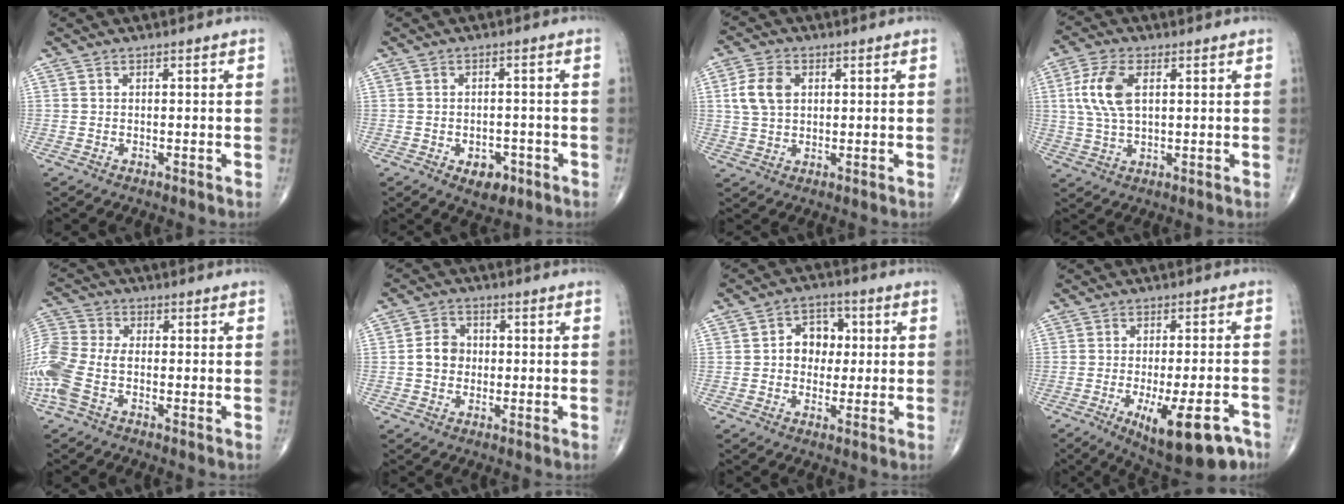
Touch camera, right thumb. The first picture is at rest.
{"total": 4.8, "force": [-2.2, 3.1, 3.0], "torque": [-0.022, 0.012, -0.025]}
{"total": 6.9, "force": [1.6, 4.8, 4.7], "torque": [-0.087, 0.002, 0.029]}
{"total": 8.8, "force": [2.0, 4.6, 7.3], "torque": [-0.163, 0.003, 0.039]}
{"total": 12.3, "force": [-3.3, 7.0, 9.6], "torque": [-0.254, 0.017, -0.068]}
{"total": 5.0, "force": [-0.2, 4.3, 2.5], "torque": [-0.031, 0.013, -0.010]}
{"total": 7.3, "force": [0.7, 5.9, 4.3], "torque": [-0.025, 0.013, 0.003]}
{"total": 14.7, "force": [-7.8, 4.9, 11.5], "torque": [-0.136, 0.020, -0.103]}